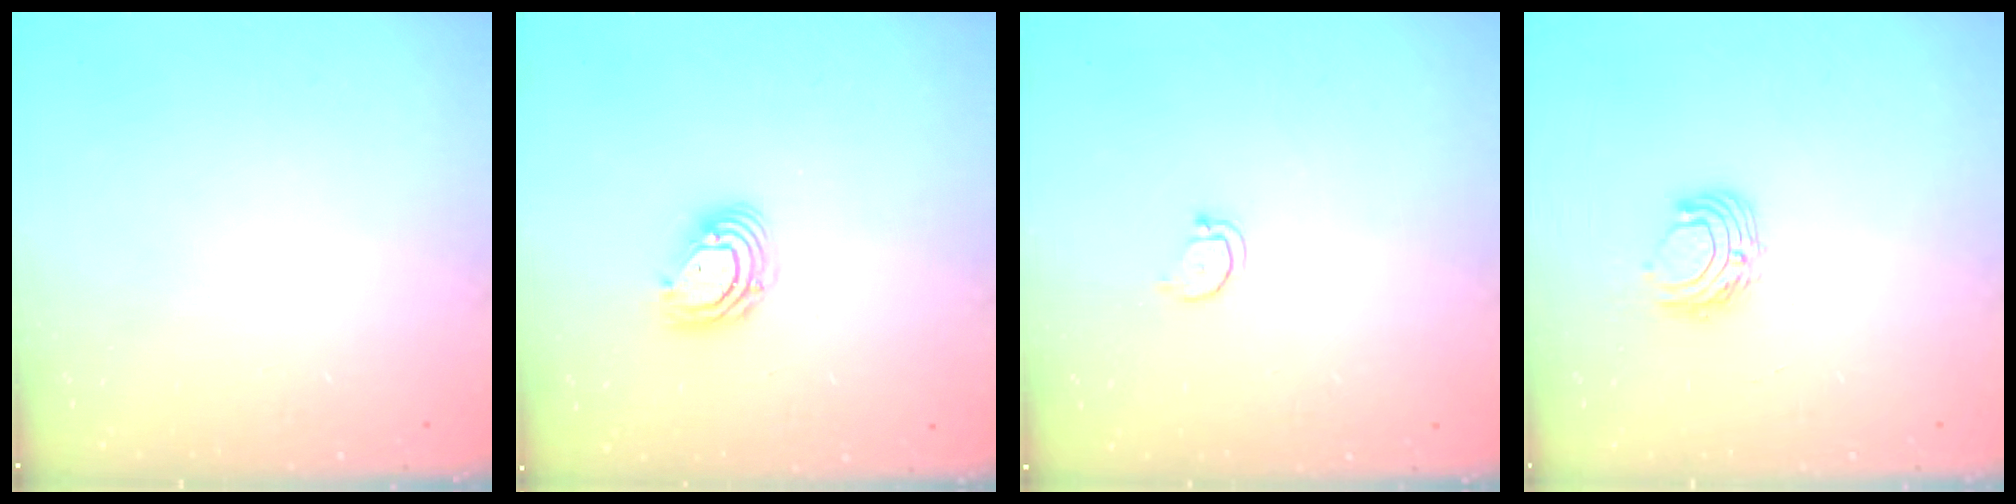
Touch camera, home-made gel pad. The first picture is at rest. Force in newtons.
{"total": 8.0, "press": 7.8, "slide": 1.5}
{"total": 2.2, "press": 2.2, "slide": 0.2}
{"total": 6.9, "press": 6.9, "slide": 0.6}